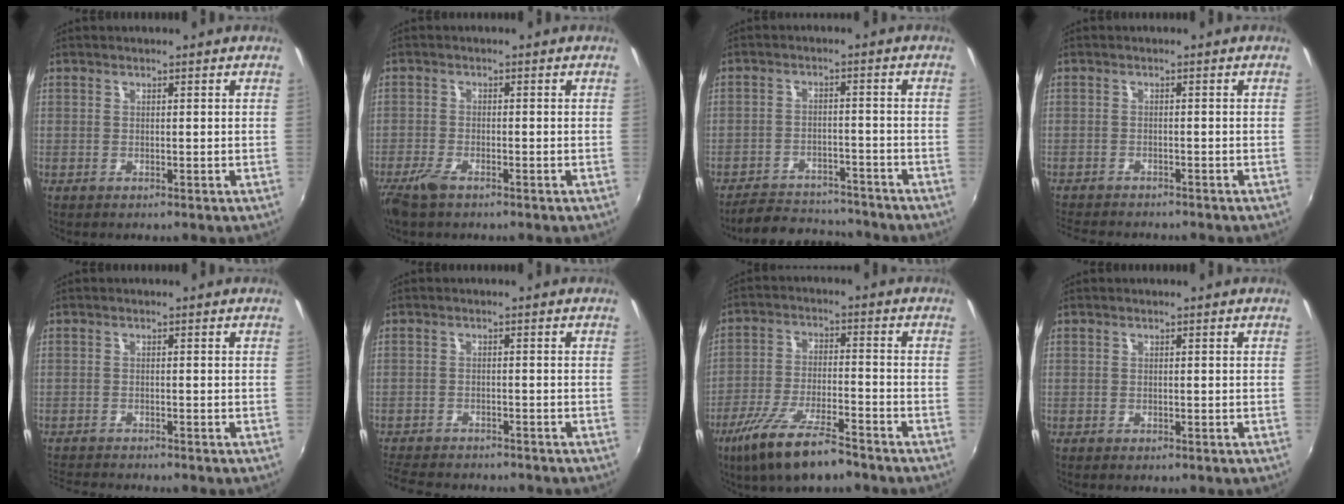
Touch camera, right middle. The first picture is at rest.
{"total": 4.3, "force": [-3.2, 1.3, 2.6], "torque": [-0.071, -0.010, -0.064]}
{"total": 12.1, "force": [-11.2, 3.3, 3.5], "torque": [-0.093, 0.007, -0.157]}
{"total": 7.3, "force": [-6.8, 1.2, 2.5], "torque": [-0.067, -0.018, -0.107]}
{"total": 5.6, "force": [-5.3, 0.2, 1.6], "torque": [-0.047, -0.018, -0.092]}
{"total": 10.3, "force": [-9.3, 2.6, 3.7], "torque": [-0.099, -0.015, -0.146]}
{"total": 13.2, "force": [-9.6, 2.9, 8.6], "torque": [-0.182, -0.030, -0.173]}
{"total": 0.6, "force": [-0.5, 0.3, 0.2], "torque": [-0.006, -0.003, -0.010]}